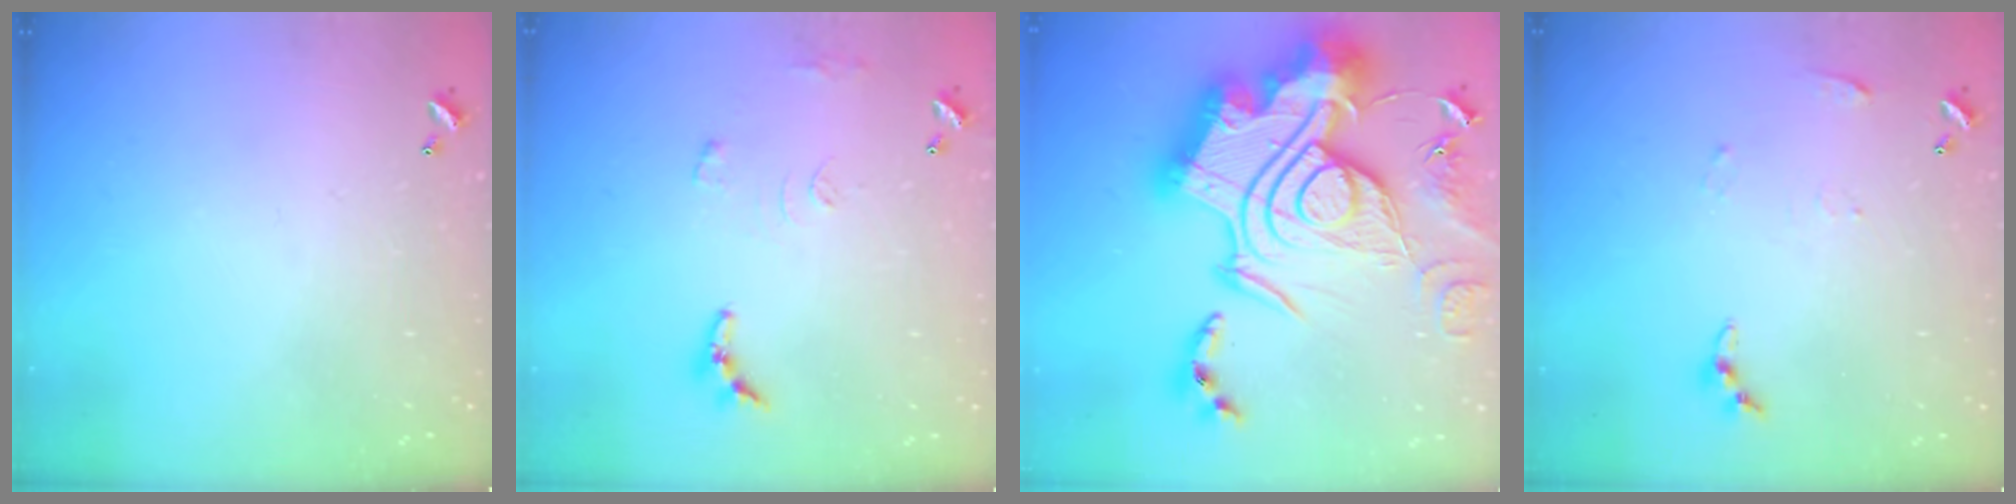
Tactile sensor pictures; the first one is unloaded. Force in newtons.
{"total": 8.7, "press": 8.7, "slide": 0.6}
{"total": 0.6, "press": 0.6, "slide": 0.0}
{"total": 4.6, "press": 4.6, "slide": 0.5}